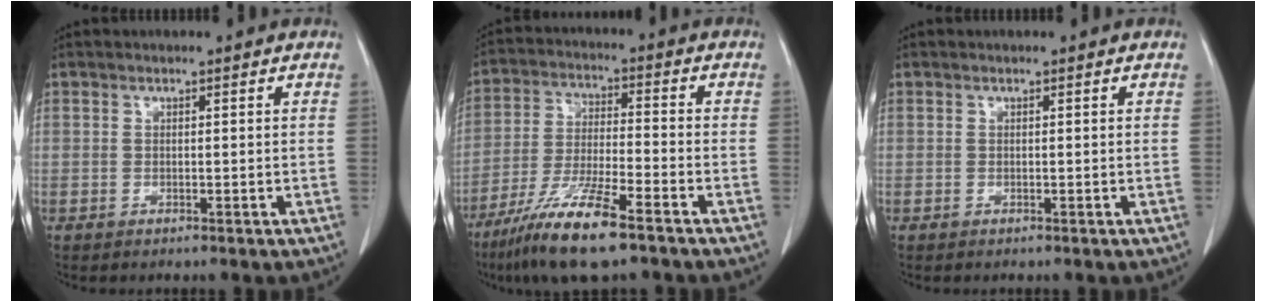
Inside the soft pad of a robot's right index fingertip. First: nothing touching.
{"total": 12.3, "force": [-8.3, 1.0, 9.1], "torque": [-0.183, -0.031, -0.153]}
{"total": 0.0}